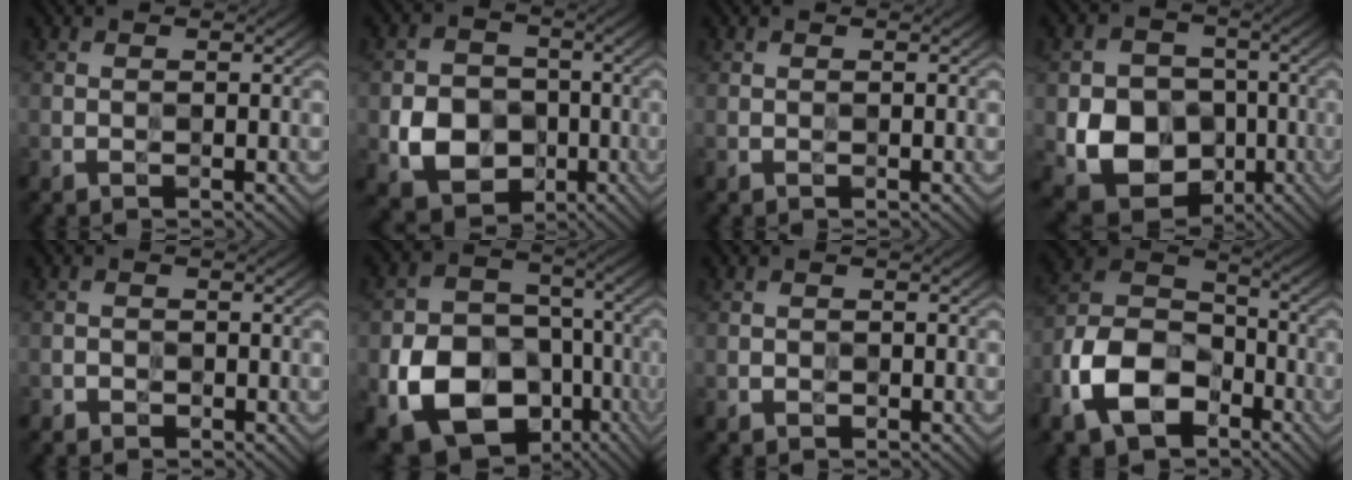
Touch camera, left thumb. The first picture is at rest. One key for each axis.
{"total": 7.8, "fx": -2.2, "fy": 6.3, "fz": 4.1, "tx": -0.089, "ty": -0.016, "tz": -0.046}
{"total": 0.0}
{"total": 11.2, "fx": -2.9, "fy": 8.8, "fz": 6.2, "tx": -0.126, "ty": -0.031, "tz": -0.060}
{"total": 1.0, "fx": -0.7, "fy": 0.7, "fz": 0.1, "tx": 0.000, "ty": 0.000, "tz": -0.014}
{"total": 15.8, "fx": -6.2, "fy": 11.7, "fz": 8.6, "tx": -0.186, "ty": -0.054, "tz": -0.103}
{"total": 0.6, "fx": -0.3, "fy": 0.5, "fz": 0.1, "tx": -0.001, "ty": -0.003, "tz": -0.008}
{"total": 12.8, "fx": -6.8, "fy": 7.6, "fz": 7.7, "tx": -0.183, "ty": -0.013, "tz": -0.146}